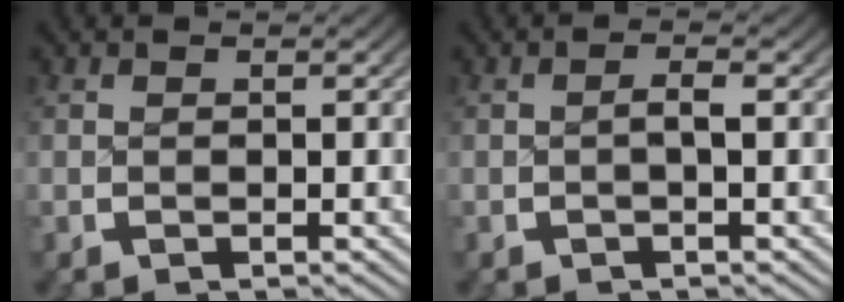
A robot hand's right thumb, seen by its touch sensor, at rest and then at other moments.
{"total": 1.1, "force": [-0.2, 0.1, 1.1], "torque": [-0.023, 0.007, -0.005]}